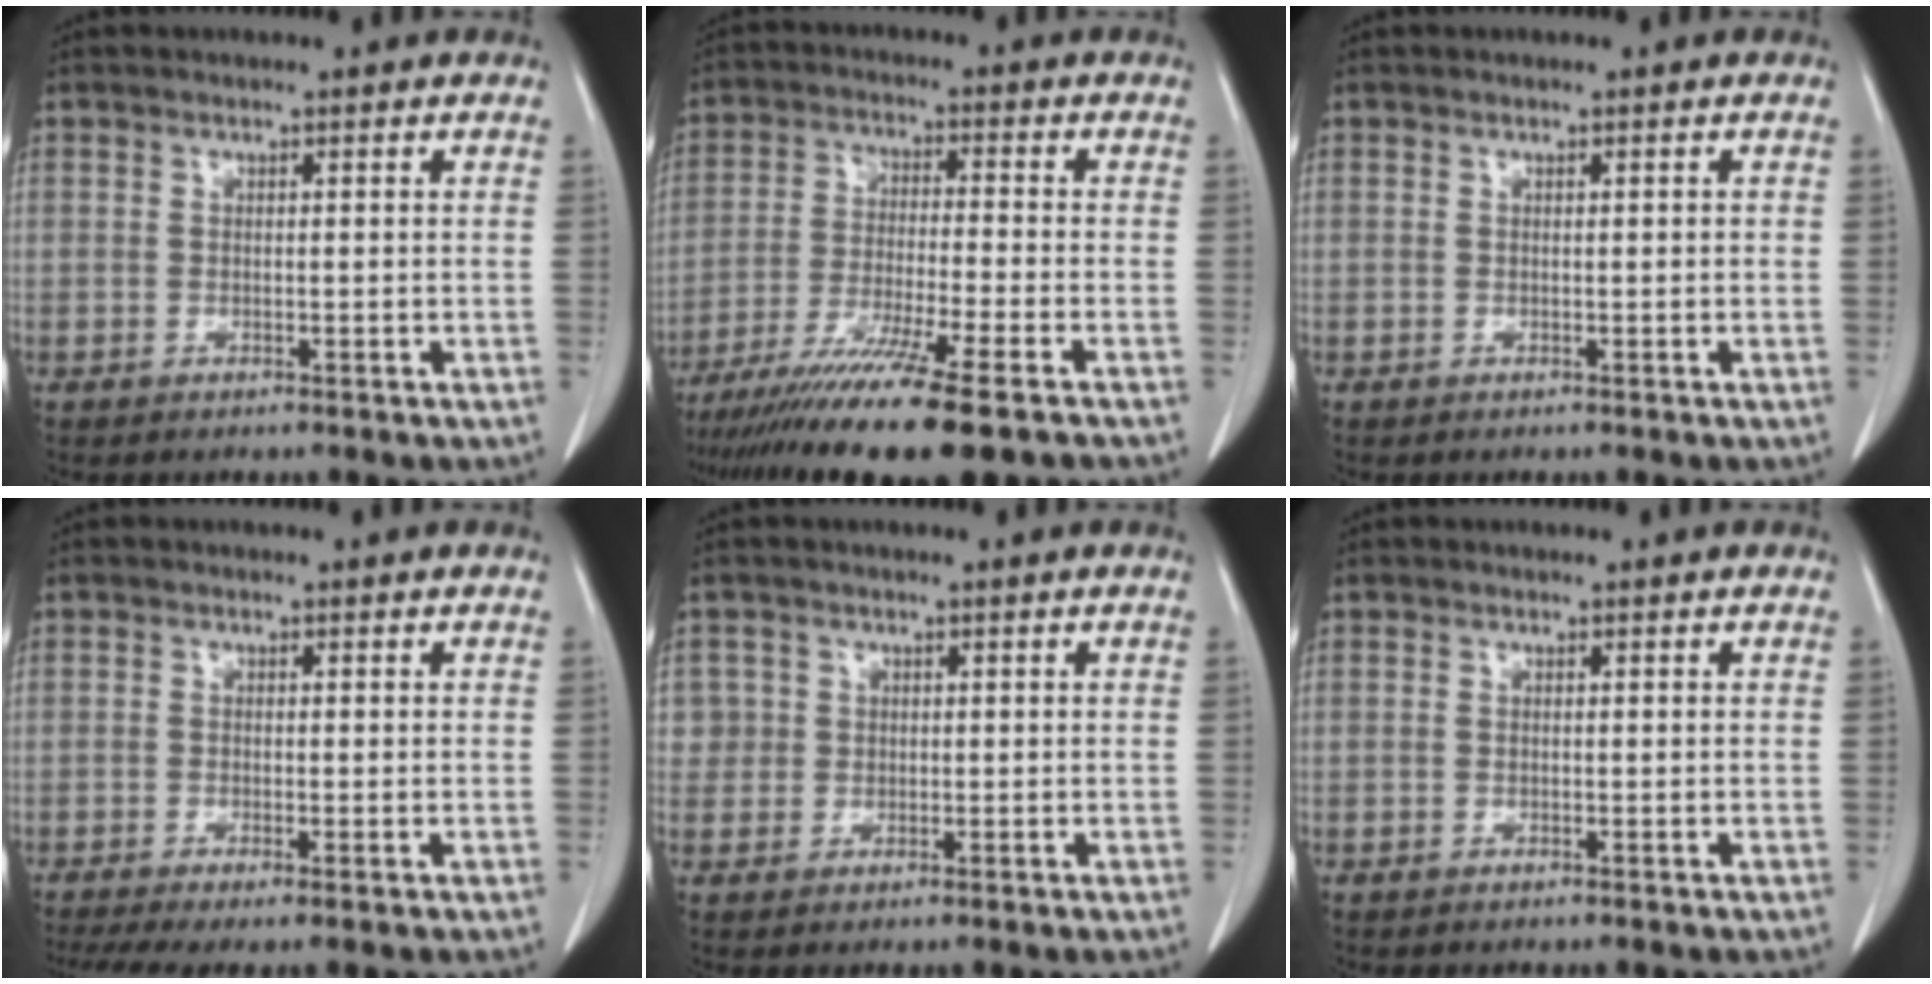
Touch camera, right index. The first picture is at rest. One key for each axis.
{"total": 14.6, "fx": -10.7, "fy": -0.5, "fz": 9.9, "tx": -0.184, "ty": -0.046, "tz": -0.179}
{"total": 0.0}
{"total": 5.2, "fx": -3.6, "fy": 1.0, "fz": 3.7, "tx": -0.069, "ty": -0.013, "tz": -0.064}
{"total": 2.4, "fx": 0.5, "fy": 2.3, "fz": -0.3, "tx": 0.025, "ty": 0.008, "tz": 0.007}
{"total": 0.0}